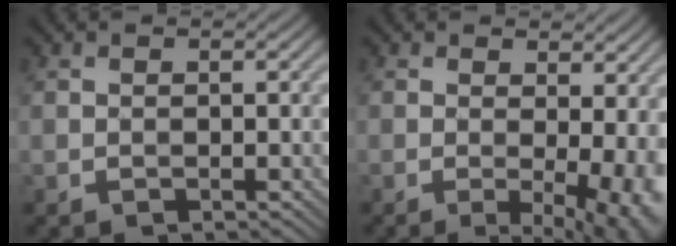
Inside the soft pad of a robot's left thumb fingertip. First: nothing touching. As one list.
[{"total": 8.5, "force": [-0.6, 2.9, 8.0], "torque": [-0.087, -0.001, 0.004]}]